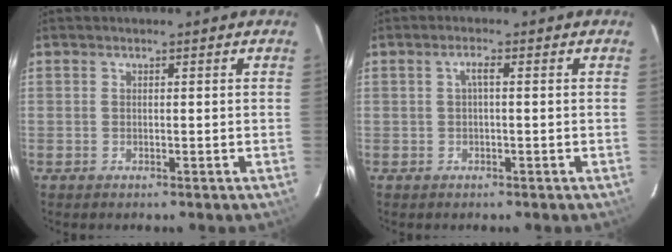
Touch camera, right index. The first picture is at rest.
{"total": 1.4, "force": [0.0, 0.1, 1.4], "torque": [-0.027, 0.006, 0.000]}